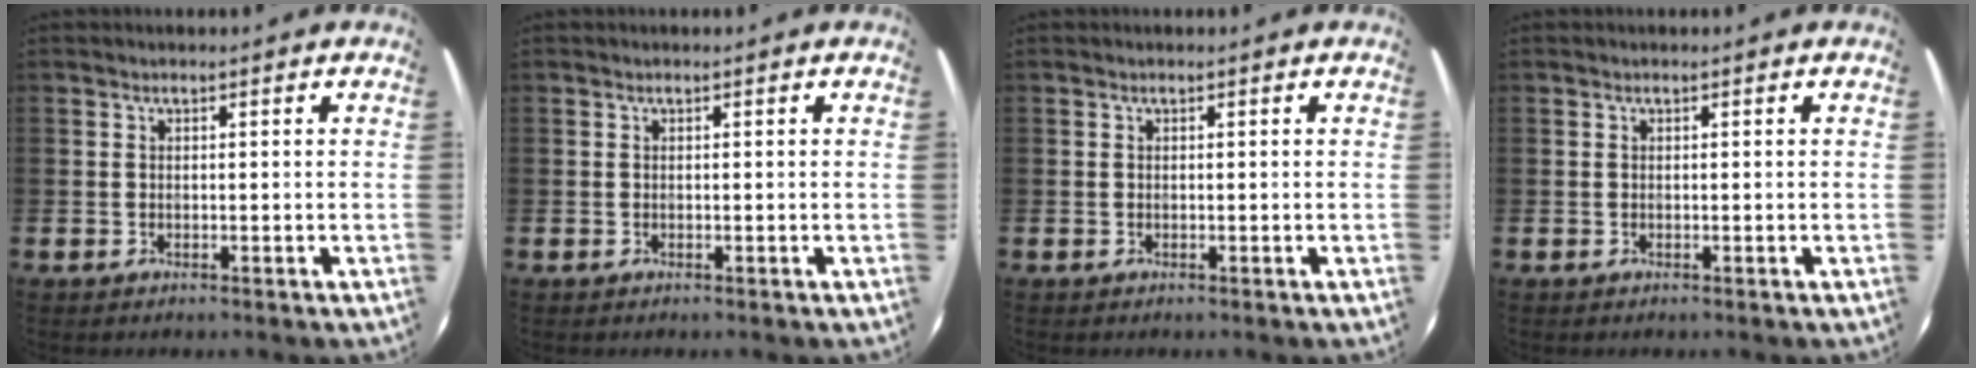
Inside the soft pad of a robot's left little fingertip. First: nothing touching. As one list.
[{"total": 0.0}, {"total": 0.0}, {"total": 0.0}]